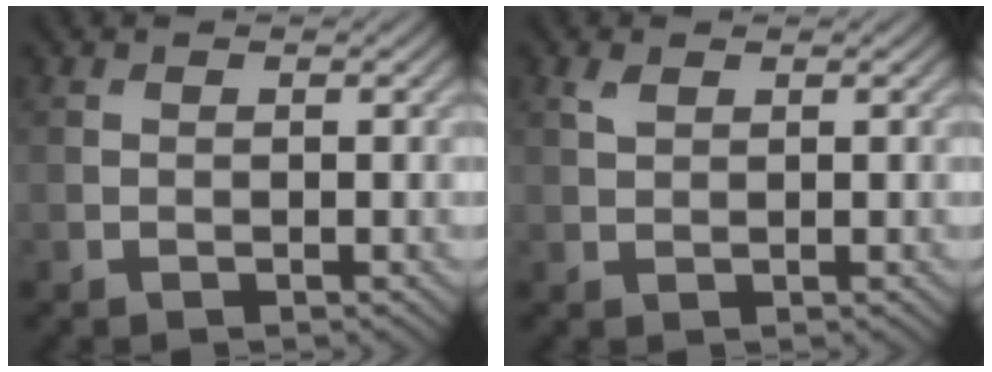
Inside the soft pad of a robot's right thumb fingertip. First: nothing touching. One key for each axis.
{"total": 1.3, "fx": 0.7, "fy": 0.6, "fz": 0.8, "tx": -0.025, "ty": 0.002, "tz": 0.016}